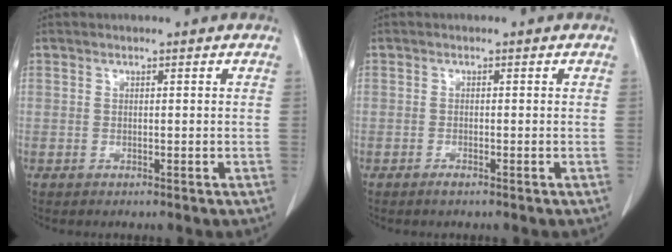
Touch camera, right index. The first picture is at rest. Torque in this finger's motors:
{"motor_torque": [0.13, -0.10, 0.01, 0.02]}